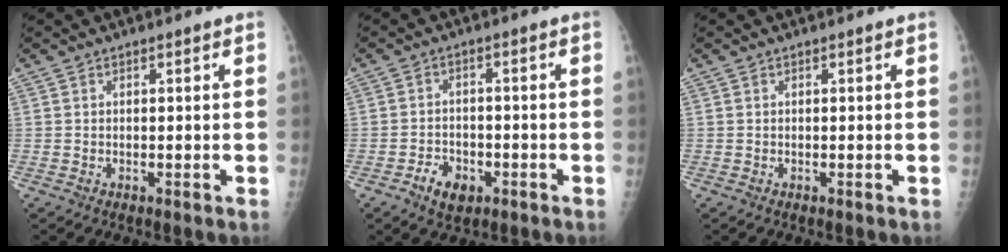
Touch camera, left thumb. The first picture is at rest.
{"total": 5.5, "force": [-2.9, 3.7, 2.9], "torque": [-0.036, 0.021, -0.046]}
{"total": 0.0}